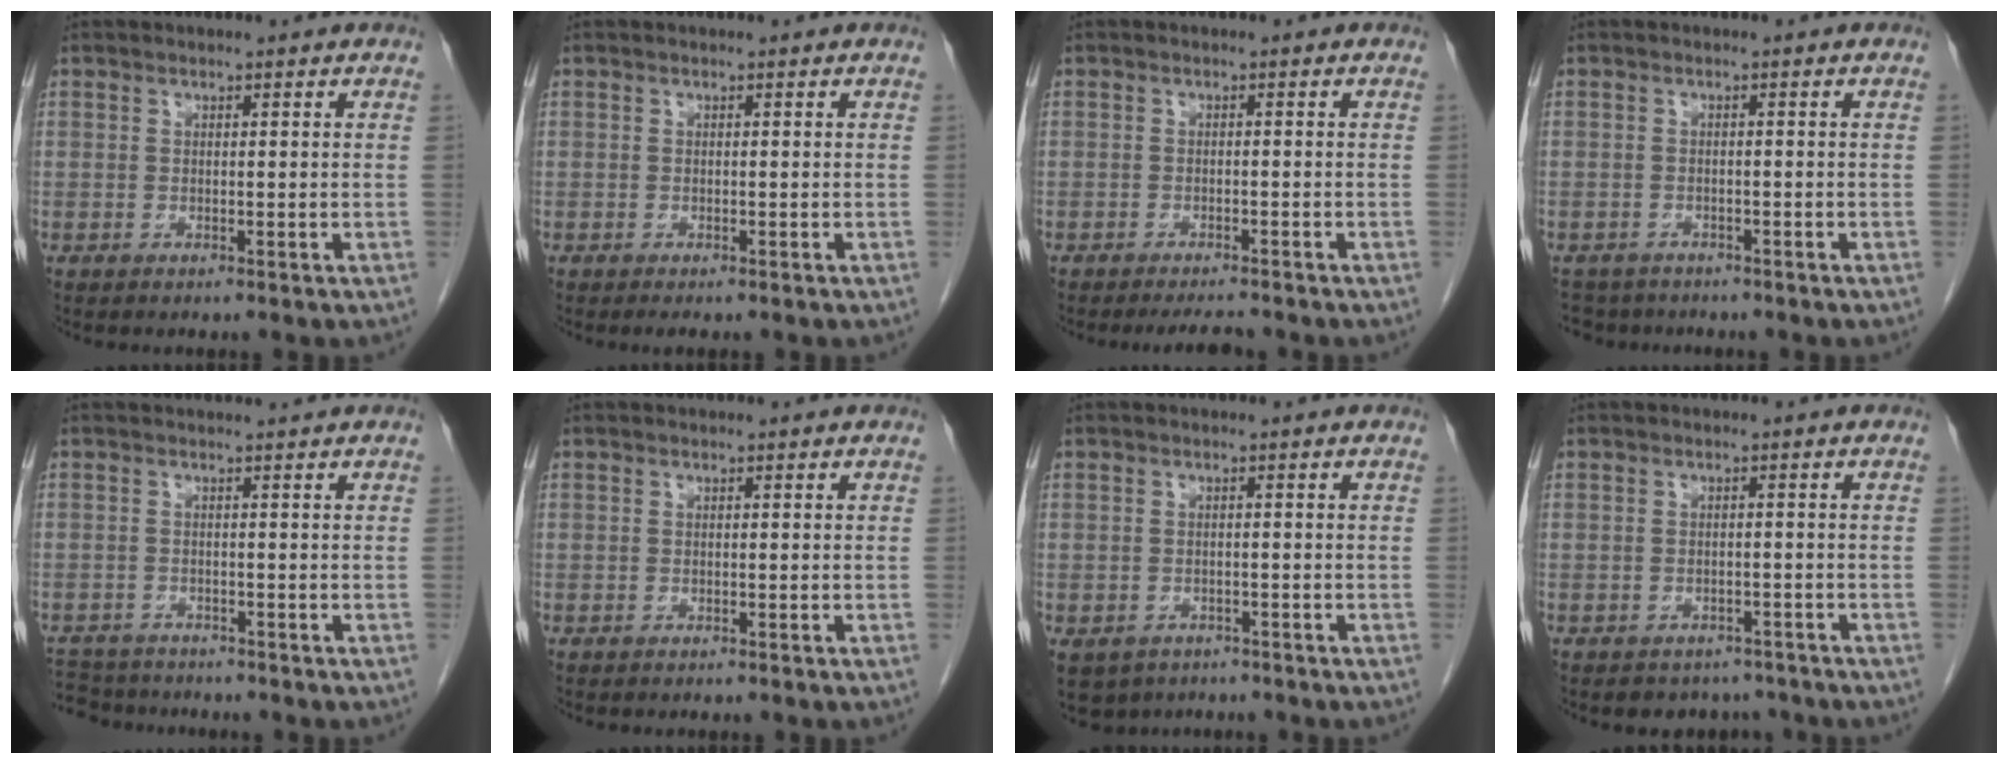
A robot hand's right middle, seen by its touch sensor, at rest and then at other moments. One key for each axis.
{"total": 1.3, "fx": -1.0, "fy": 0.4, "fz": 0.6, "tx": -0.008, "ty": -0.003, "tz": -0.012}
{"total": 3.3, "fx": -3.1, "fy": 0.3, "fz": 1.0, "tx": -0.018, "ty": -0.010, "tz": -0.047}
{"total": 4.4, "fx": -3.9, "fy": 2.0, "fz": 0.2, "tx": 0.000, "ty": -0.002, "tz": -0.057}
{"total": 5.4, "fx": -4.4, "fy": 2.1, "fz": 2.4, "tx": -0.041, "ty": 0.021, "tz": -0.062}
{"total": 0.0}
{"total": 9.4, "fx": -6.1, "fy": 6.5, "fz": 3.2, "tx": -0.087, "ty": -0.010, "tz": -0.074}
{"total": 4.2, "fx": -3.6, "fy": 2.2, "fz": -0.1, "tx": 0.006, "ty": 0.009, "tz": -0.047}